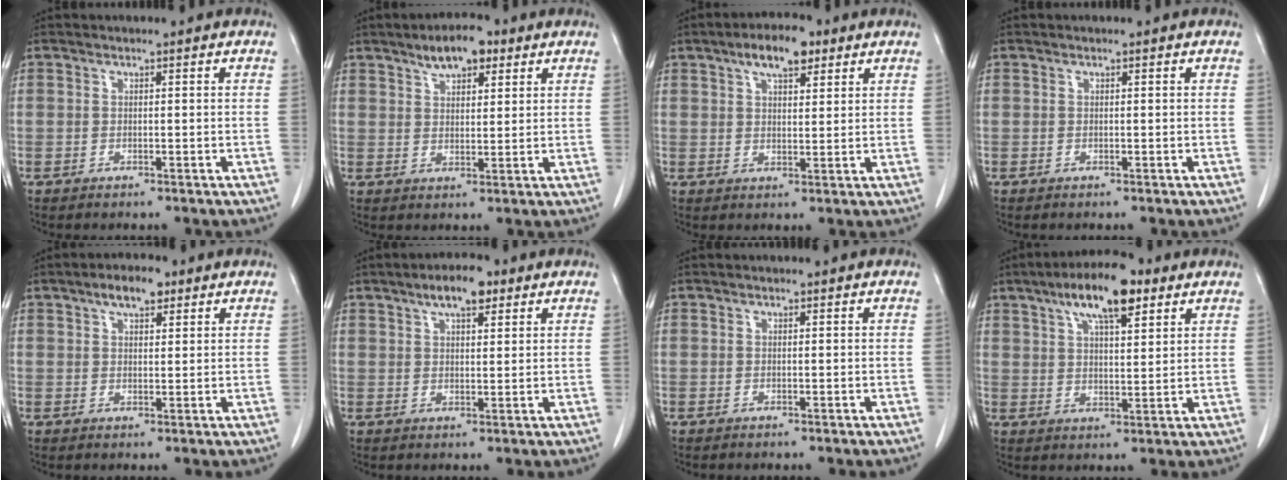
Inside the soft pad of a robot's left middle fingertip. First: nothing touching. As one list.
[{"total": 6.3, "force": [4.1, 2.5, 4.2], "torque": [-0.070, 0.010, 0.064]}, {"total": 6.7, "force": [4.1, 2.5, 4.7], "torque": [-0.082, 0.013, 0.065]}, {"total": 0.0}, {"total": 4.7, "force": [2.9, 1.9, 3.2], "torque": [-0.057, 0.011, 0.048]}, {"total": 6.0, "force": [3.7, 2.0, 4.2], "torque": [-0.075, 0.010, 0.059]}, {"total": 0.0}, {"total": 11.1, "force": [6.5, 3.1, 8.4], "torque": [-0.147, 0.019, 0.106]}]